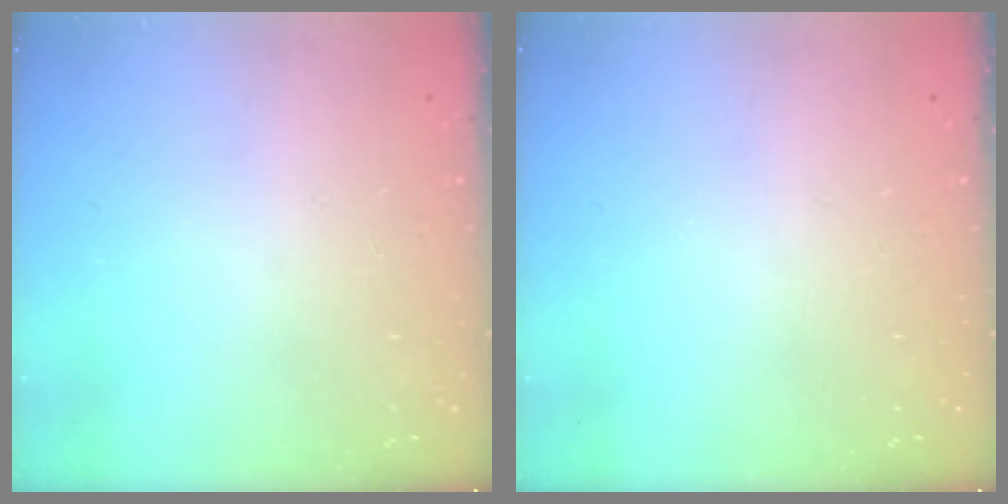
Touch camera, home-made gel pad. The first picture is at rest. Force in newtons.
{"total": 0.0}